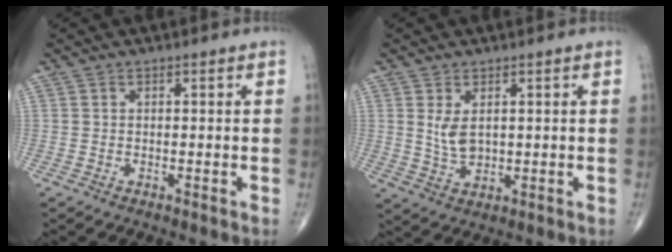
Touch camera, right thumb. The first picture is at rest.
{"total": 4.4, "force": [1.1, 2.5, 3.4], "torque": [-0.060, -0.013, 0.031]}